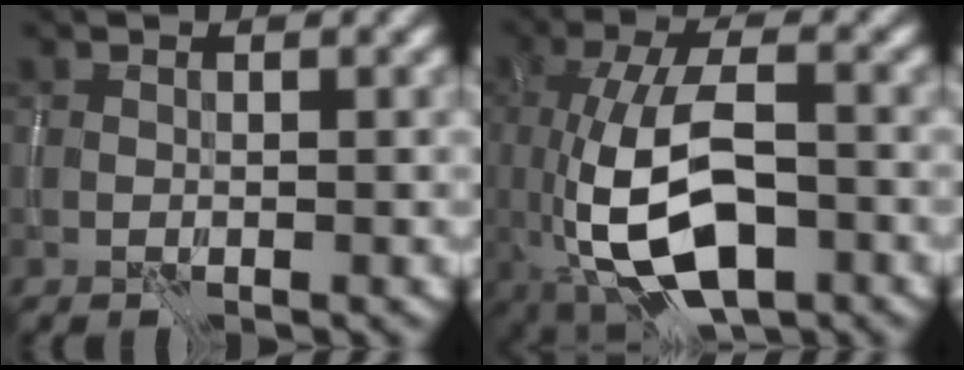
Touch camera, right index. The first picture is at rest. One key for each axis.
{"total": 10.5, "fx": -3.3, "fy": 4.6, "fz": 8.9, "tx": -0.183, "ty": -0.006, "tz": -0.059}